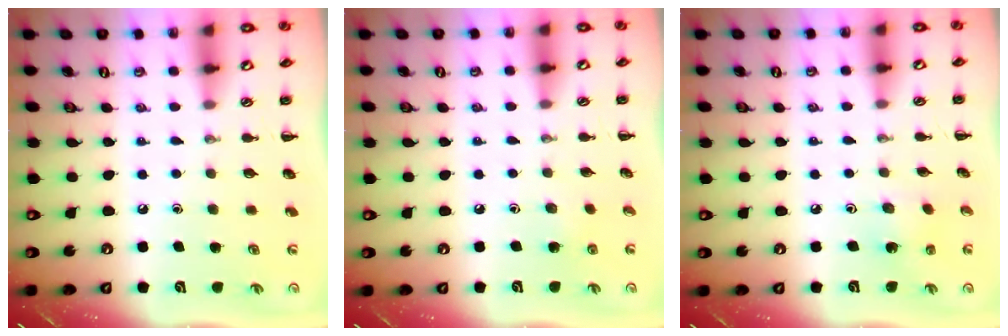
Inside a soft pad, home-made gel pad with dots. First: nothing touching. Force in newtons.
{"total": 2.4, "press": 2.2, "slide": 0.9}
{"total": 2.1, "press": 1.9, "slide": 0.9}